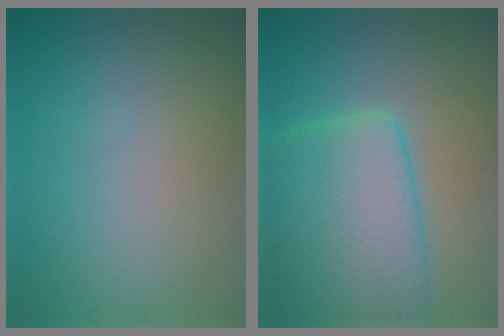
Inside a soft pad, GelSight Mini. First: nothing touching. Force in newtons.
{"total": 10.4, "press": 10.4, "slide": 0.4}